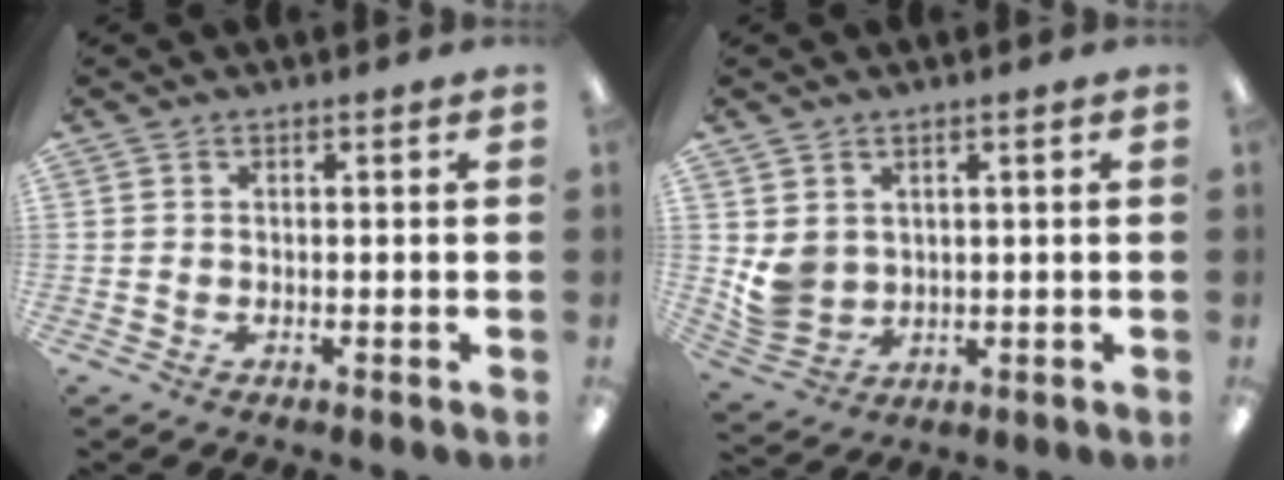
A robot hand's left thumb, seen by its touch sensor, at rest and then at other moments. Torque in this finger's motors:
{"motor_torque": [0.74, 1.22, 0.69, -0.74, 0.07]}